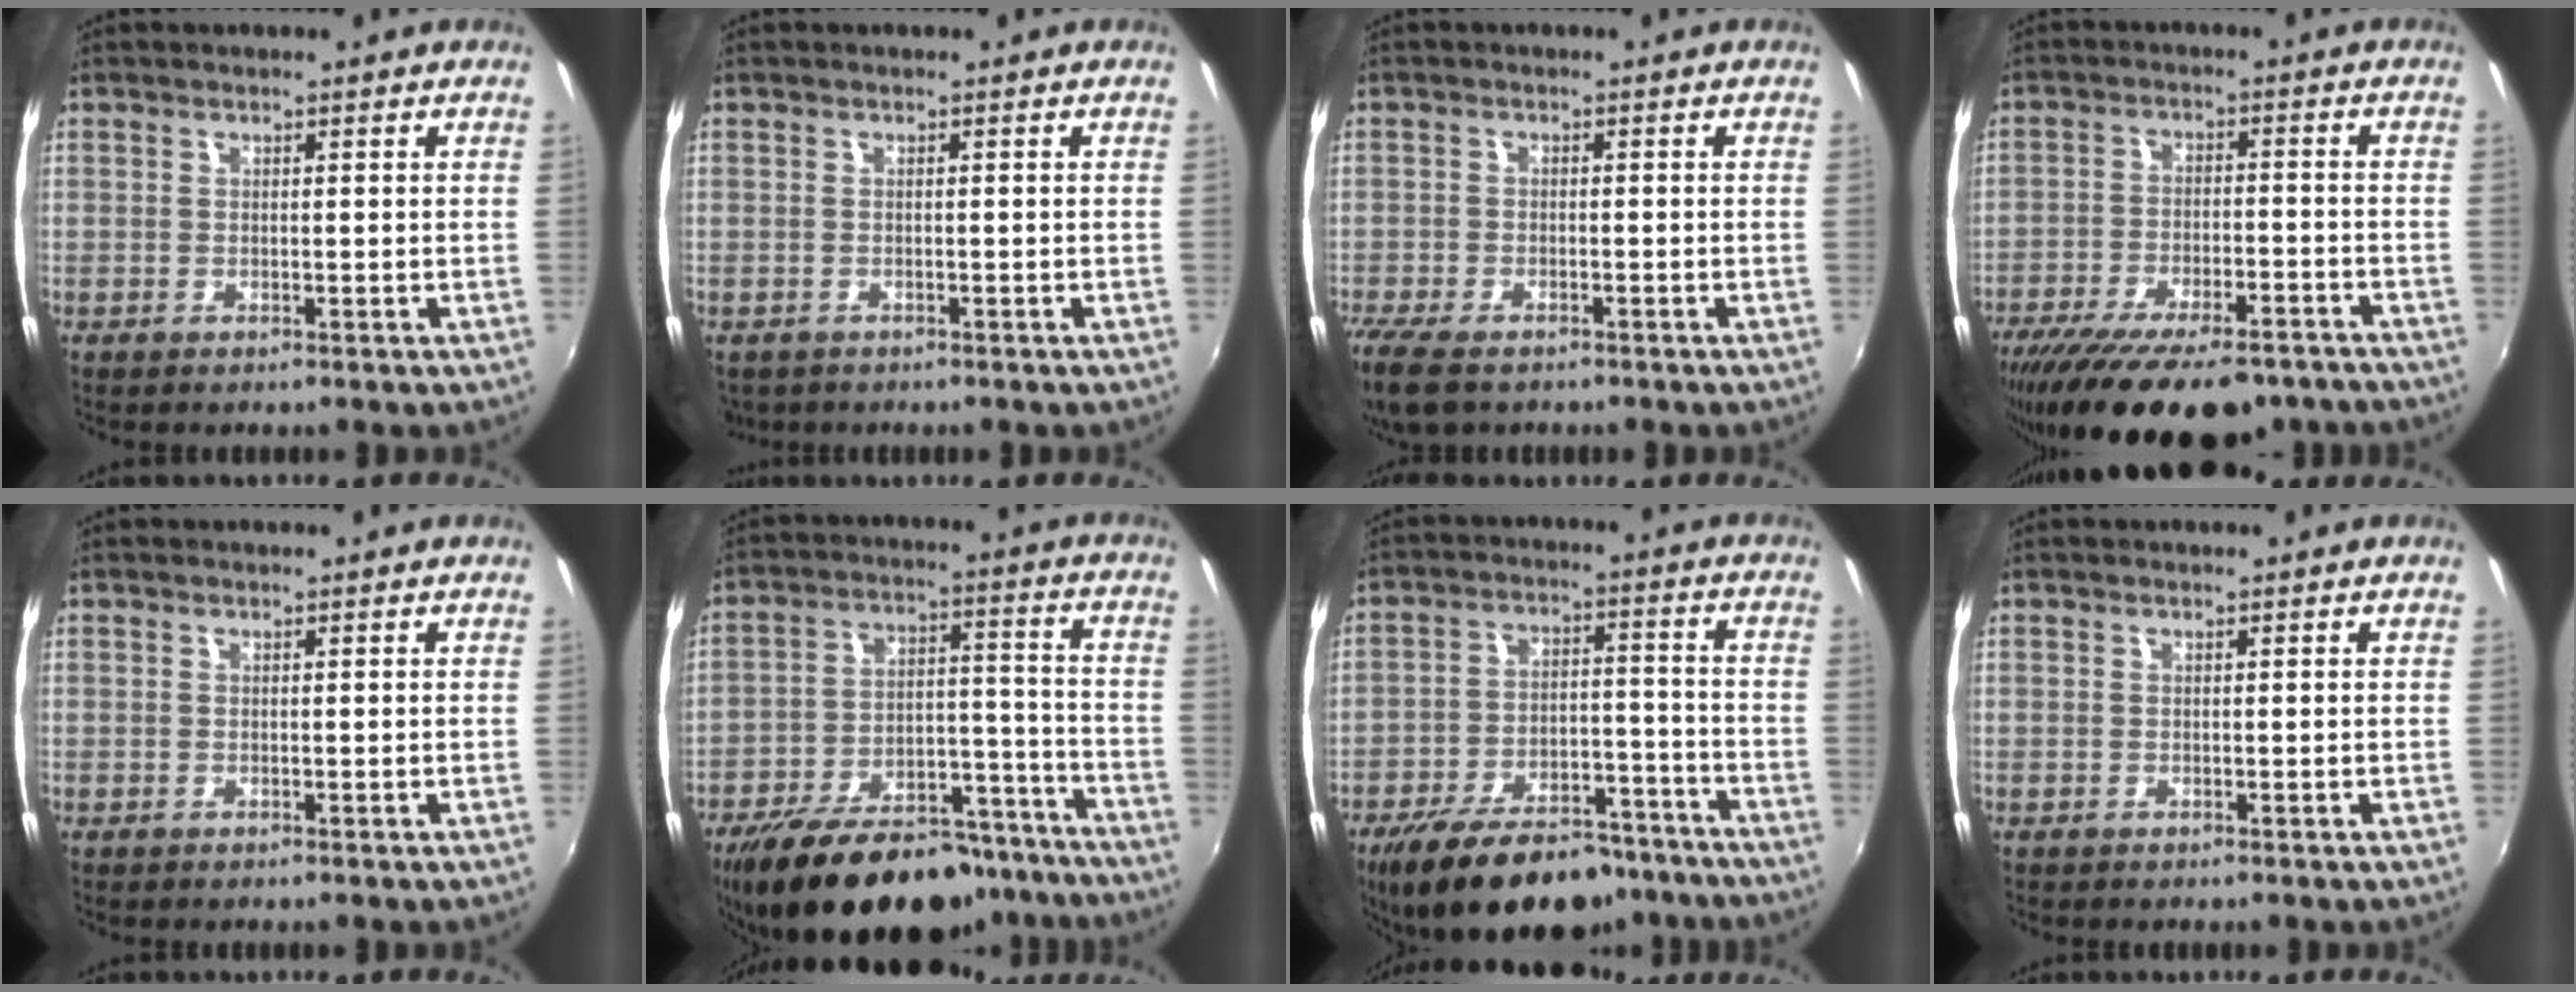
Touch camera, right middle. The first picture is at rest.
{"total": 2.8, "force": [-1.7, 1.9, 1.2], "torque": [-0.028, -0.011, -0.021]}
{"total": 8.7, "force": [-6.5, 3.3, 4.7], "torque": [-0.126, -0.038, -0.122]}
{"total": 21.4, "force": [-16.5, 7.0, 11.7], "torque": [-0.227, -0.047, -0.241]}
{"total": 0.0}
{"total": 26.4, "force": [-20.8, 10.8, 12.1], "torque": [-0.226, 0.018, -0.282]}
{"total": 21.1, "force": [-16.5, 8.6, 10.0], "torque": [-0.192, 0.001, -0.234]}
{"total": 0.0}